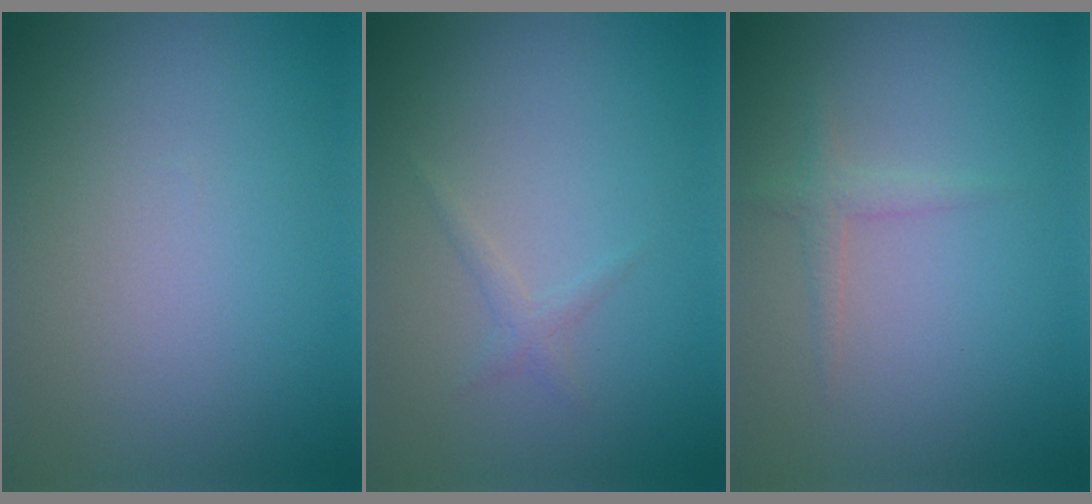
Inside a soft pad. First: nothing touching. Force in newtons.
{"total": 0.9, "press": 0.9, "slide": 0.1}
{"total": 1.3, "press": 1.3, "slide": 0.0}